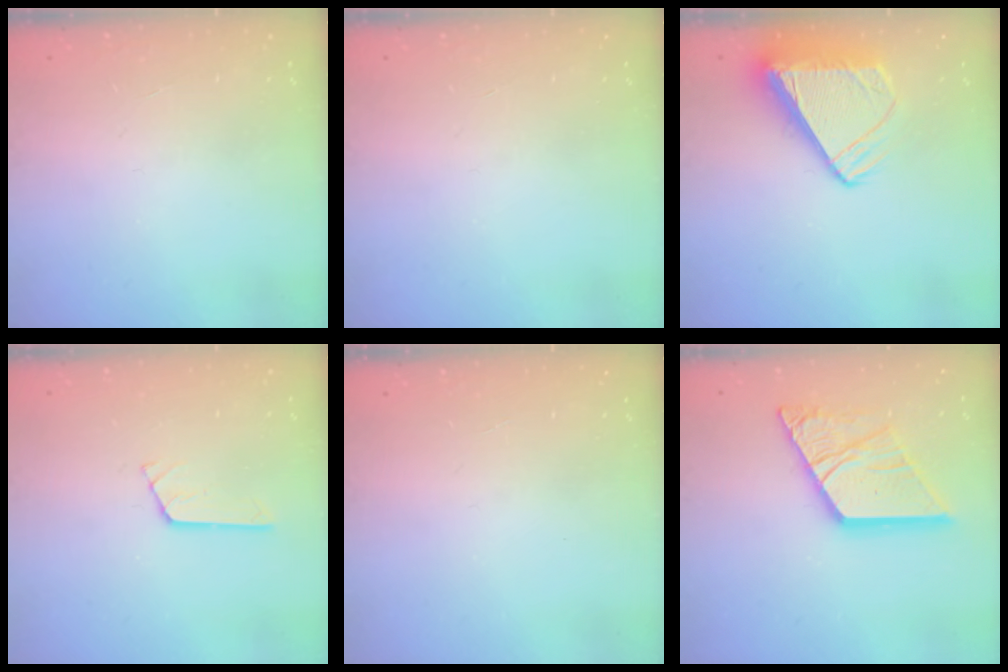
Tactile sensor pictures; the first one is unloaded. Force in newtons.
{"total": 0.0}
{"total": 8.7, "press": 8.7, "slide": 0.8}
{"total": 2.9, "press": 2.9, "slide": 0.1}
{"total": 0.0}
{"total": 18.8, "press": 18.7, "slide": 2.0}